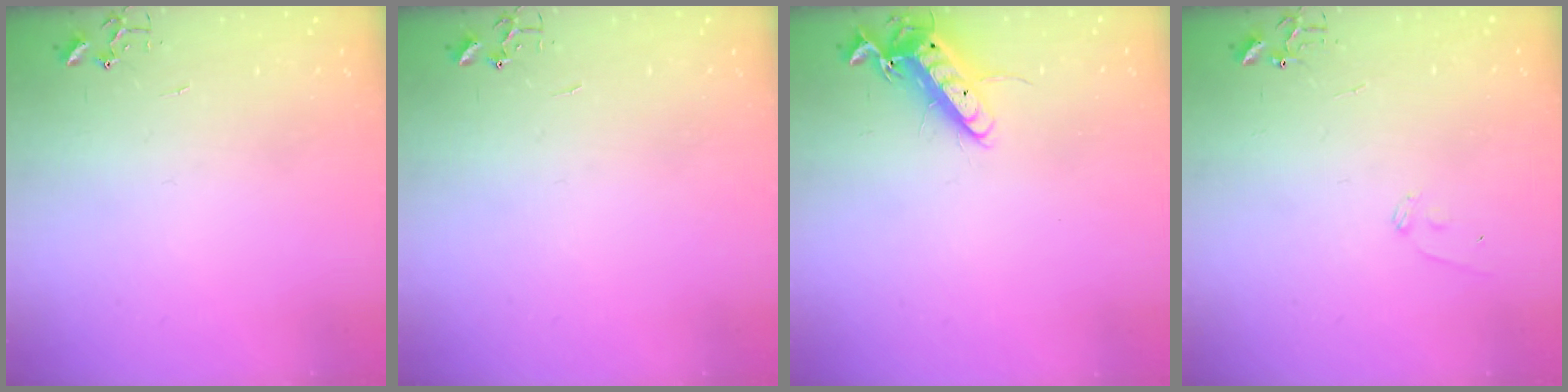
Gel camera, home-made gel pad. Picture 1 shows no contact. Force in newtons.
{"total": 0.0}
{"total": 12.5, "press": 12.5, "slide": 1.1}
{"total": 7.1, "press": 7.0, "slide": 0.7}